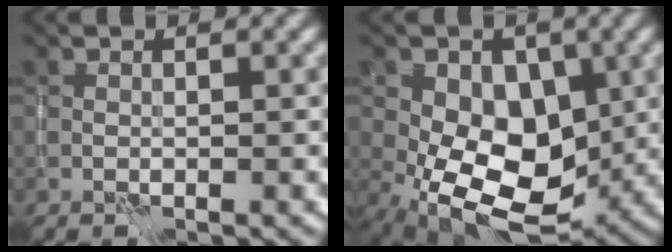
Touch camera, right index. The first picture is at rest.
{"total": 9.1, "force": [-0.7, 6.1, 6.8], "torque": [-0.107, -0.012, -0.018]}